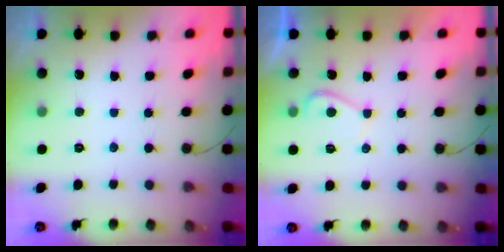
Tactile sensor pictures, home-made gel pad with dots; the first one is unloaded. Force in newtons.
{"total": 2.6, "press": 2.4, "slide": 0.8}